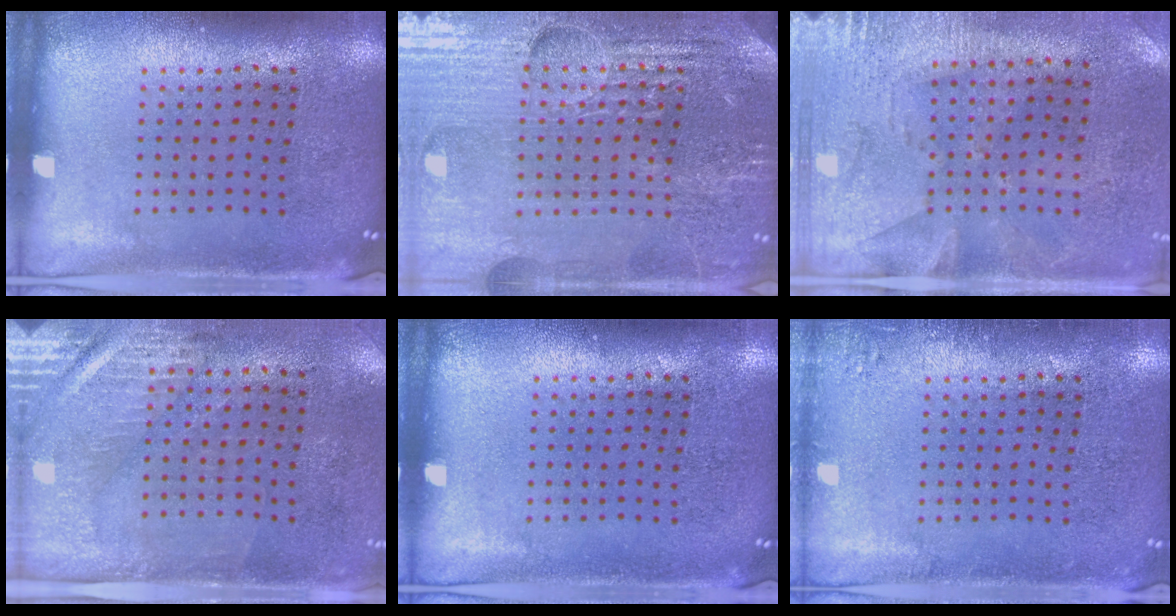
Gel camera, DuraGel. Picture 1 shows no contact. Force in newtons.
{"total": 5.1, "press": 4.8, "slide": 1.9}
{"total": 2.8, "press": 2.2, "slide": 1.6}
{"total": 3.0, "press": 2.5, "slide": 1.6}
{"total": 0.0}
{"total": 1.0, "press": 1.0, "slide": 0.3}